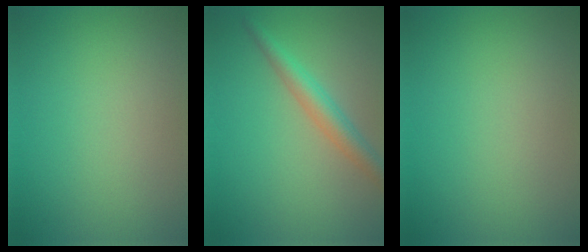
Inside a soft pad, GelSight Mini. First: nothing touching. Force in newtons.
{"total": 3.2, "press": 3.2, "slide": 0.0}
{"total": 0.0}